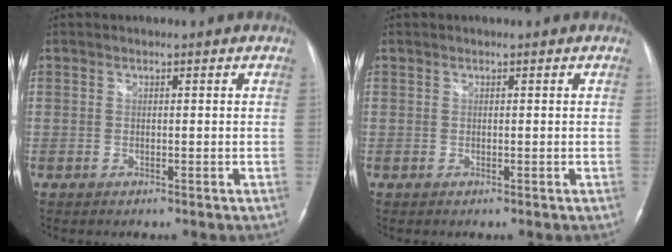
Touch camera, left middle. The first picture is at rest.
{"total": 0.0}